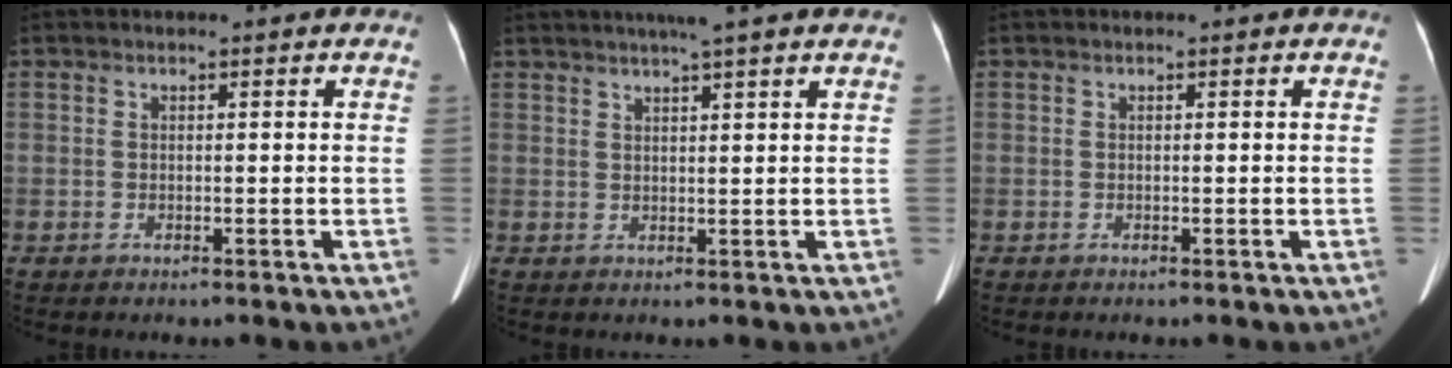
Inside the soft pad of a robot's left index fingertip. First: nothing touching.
{"total": 7.1, "force": [5.7, -0.1, 4.2], "torque": [-0.067, 0.025, 0.077]}
{"total": 0.0}